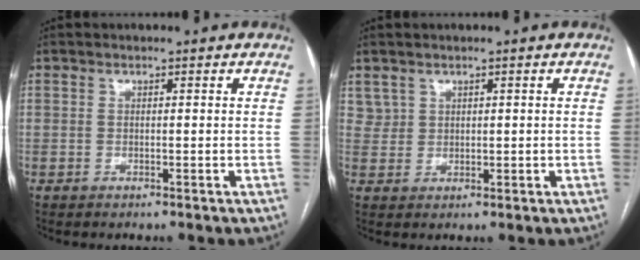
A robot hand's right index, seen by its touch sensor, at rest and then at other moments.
{"total": 2.3, "force": [1.5, 1.8, 0.2], "torque": [0.000, 0.008, 0.032]}